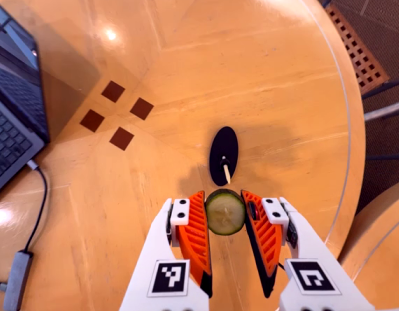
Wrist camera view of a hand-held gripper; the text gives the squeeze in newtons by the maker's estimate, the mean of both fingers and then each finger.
{"total": 9.2, "left": 9.1, "right": 9.2}